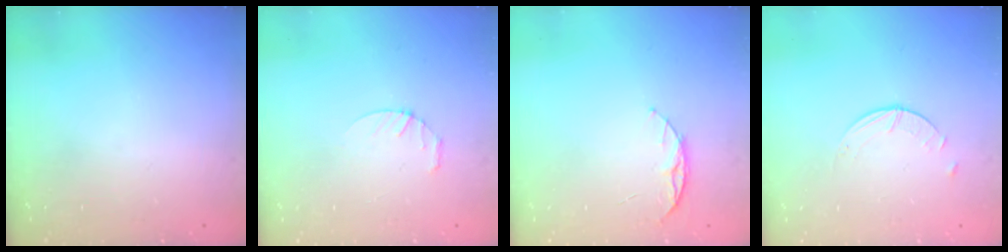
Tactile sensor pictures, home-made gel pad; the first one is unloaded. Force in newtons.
{"total": 2.8, "press": 2.8, "slide": 0.4}
{"total": 6.0, "press": 5.9, "slide": 0.6}
{"total": 0.9, "press": 0.9, "slide": 0.1}